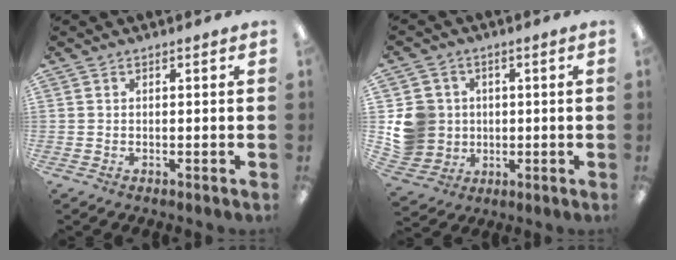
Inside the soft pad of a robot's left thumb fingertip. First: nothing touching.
{"total": 10.7, "force": [0.7, 10.3, 2.9], "torque": [-0.080, 0.014, 0.025]}